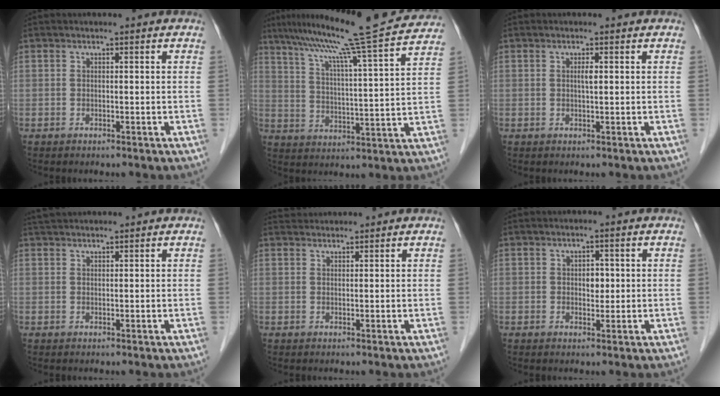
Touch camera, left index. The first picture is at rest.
{"total": 18.7, "force": [15.9, -1.5, 9.6], "torque": [-0.164, -0.006, 0.221]}
{"total": 1.0, "force": [-0.1, 0.0, 1.0], "torque": [-0.019, -0.003, -0.005]}
{"total": 3.9, "force": [3.6, 0.3, 1.5], "torque": [-0.019, 0.035, 0.062]}
{"total": 2.1, "force": [2.1, 0.1, -0.1], "torque": [-0.005, 0.022, 0.042]}
{"total": 1.9, "force": [-0.1, 1.3, 1.4], "torque": [-0.018, -0.003, -0.003]}